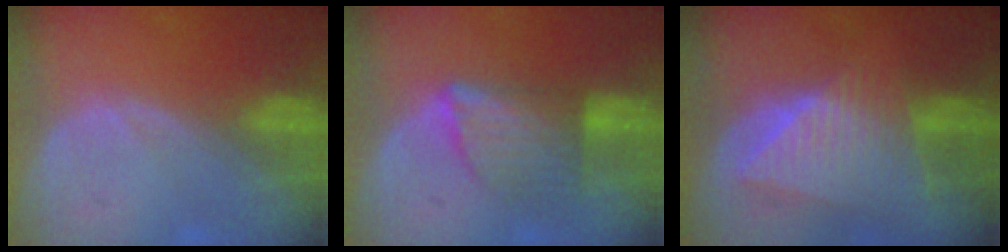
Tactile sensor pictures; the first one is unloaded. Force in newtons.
{"total": 6.3, "press": 6.3, "slide": 0.4}
{"total": 9.0, "press": 7.9, "slide": 4.3}